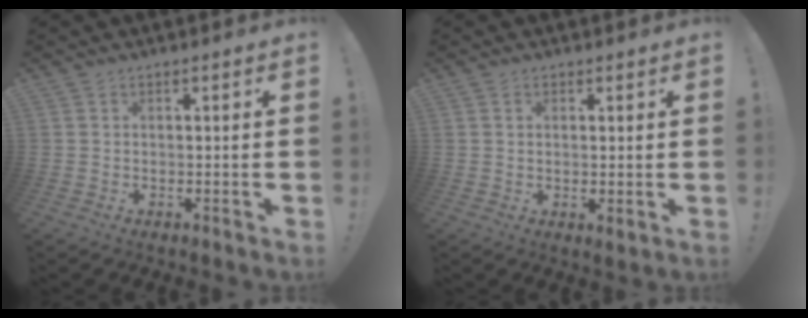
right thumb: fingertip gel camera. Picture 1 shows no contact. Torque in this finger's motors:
{"motor_torque": [-0.05, -0.10, 0.05, 0.08, -0.02]}